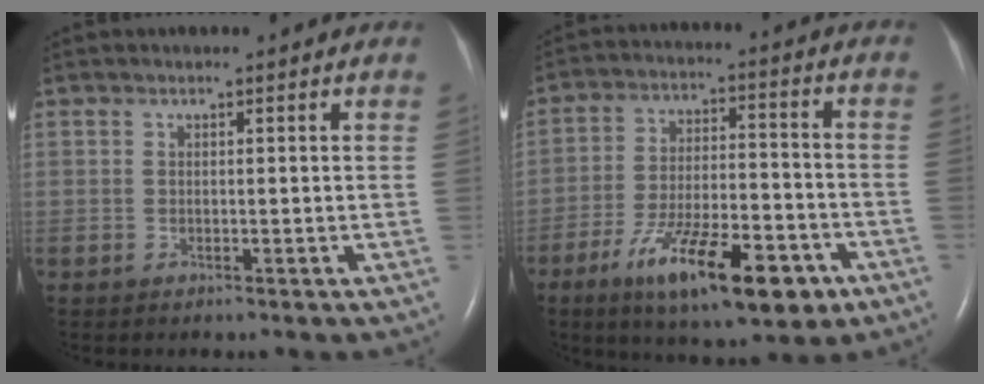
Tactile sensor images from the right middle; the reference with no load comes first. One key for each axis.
{"total": 16.2, "fx": -8.7, "fy": 4.5, "fz": 12.9, "tx": -0.207, "ty": -0.009, "tz": -0.136}